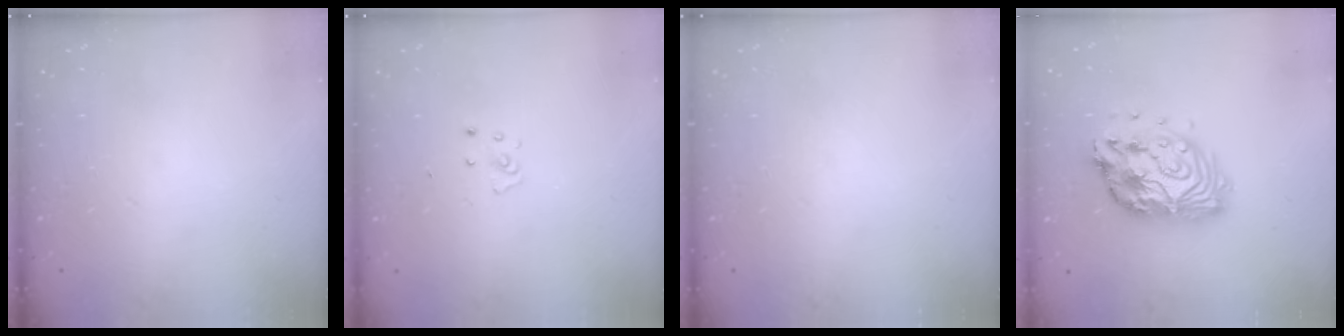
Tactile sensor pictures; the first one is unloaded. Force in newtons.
{"total": 2.6, "press": 2.6, "slide": 0.2}
{"total": 0.0}
{"total": 14.6, "press": 14.5, "slide": 1.1}